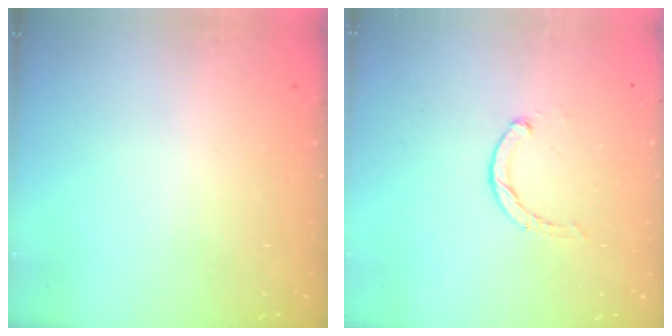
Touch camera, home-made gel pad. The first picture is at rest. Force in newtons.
{"total": 0.6, "press": 0.6, "slide": 0.2}